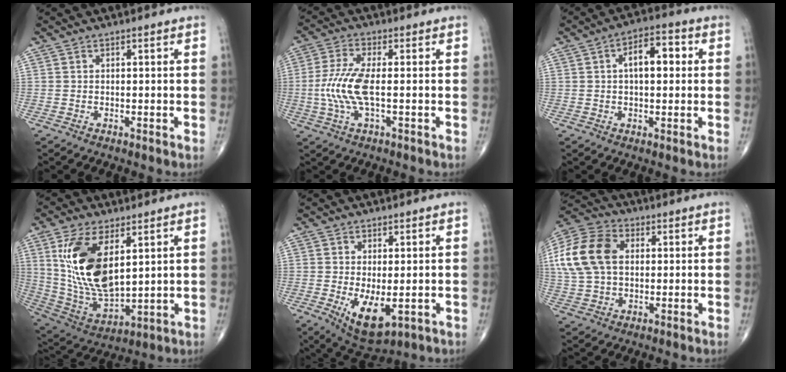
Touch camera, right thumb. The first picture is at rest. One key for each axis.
{"total": 8.4, "fx": -0.8, "fy": 2.5, "fz": 8.0, "tx": -0.196, "ty": 0.005, "tz": -0.019}
{"total": 7.7, "fx": 1.3, "fy": 3.9, "fz": 6.6, "tx": -0.089, "ty": 0.018, "tz": 0.014}
{"total": 17.8, "fx": 5.6, "fy": 8.6, "fz": 14.6, "tx": -0.275, "ty": -0.027, "tz": 0.123}
{"total": 8.2, "fx": -1.7, "fy": 3.7, "fz": 7.1, "tx": -0.112, "ty": -0.022, "tz": -0.013}
{"total": 15.7, "fx": 2.8, "fy": 10.6, "fz": 11.2, "tx": -0.229, "ty": 0.017, "tz": 0.047}